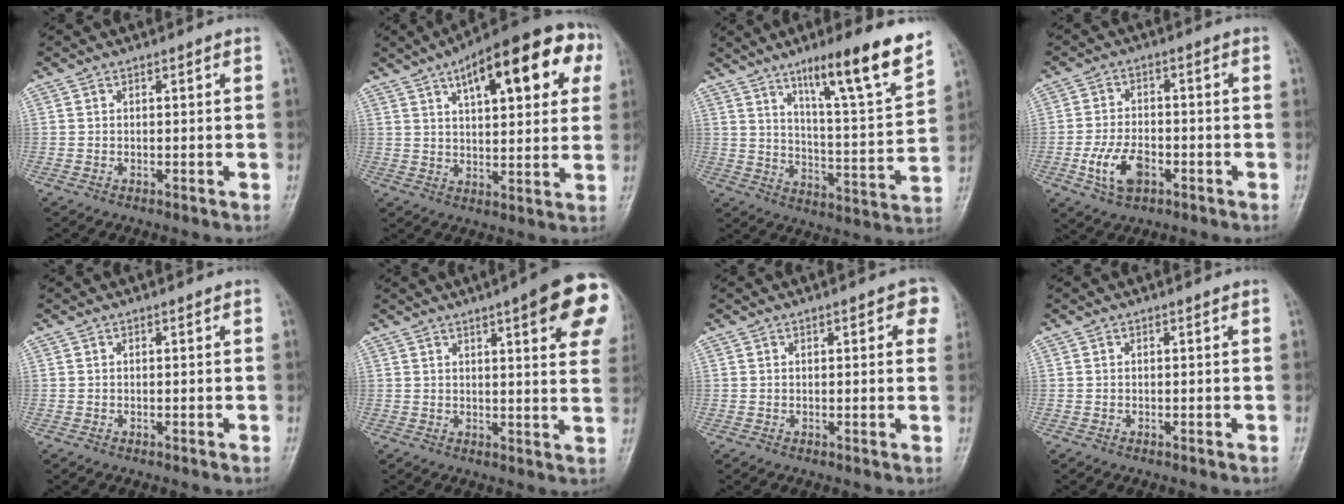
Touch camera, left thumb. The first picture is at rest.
{"total": 20.9, "force": [8.5, 8.0, 17.3], "torque": [-0.217, 0.015, 0.116]}
{"total": 17.1, "force": [11.2, 1.7, 12.7], "torque": [-0.178, -0.062, 0.179]}
{"total": 7.8, "force": [-3.2, 4.5, 5.5], "torque": [-0.105, 0.015, -0.057]}
{"total": 0.0}
{"total": 16.5, "force": [7.7, 3.7, 14.1], "torque": [-0.158, -0.018, 0.086]}
{"total": 3.9, "force": [1.6, 1.6, 3.2], "torque": [-0.019, -0.001, 0.012]}
{"total": 0.0}